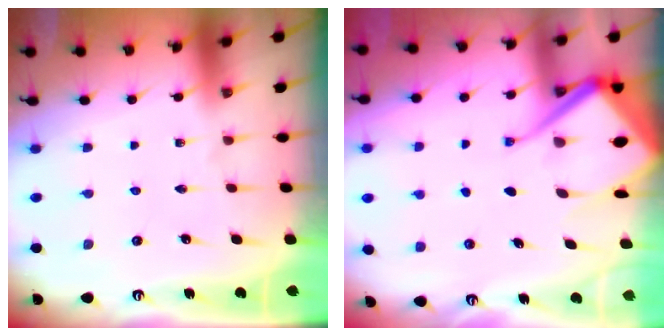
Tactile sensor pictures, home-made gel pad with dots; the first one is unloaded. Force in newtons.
{"total": 12.6, "press": 12.5, "slide": 1.4}